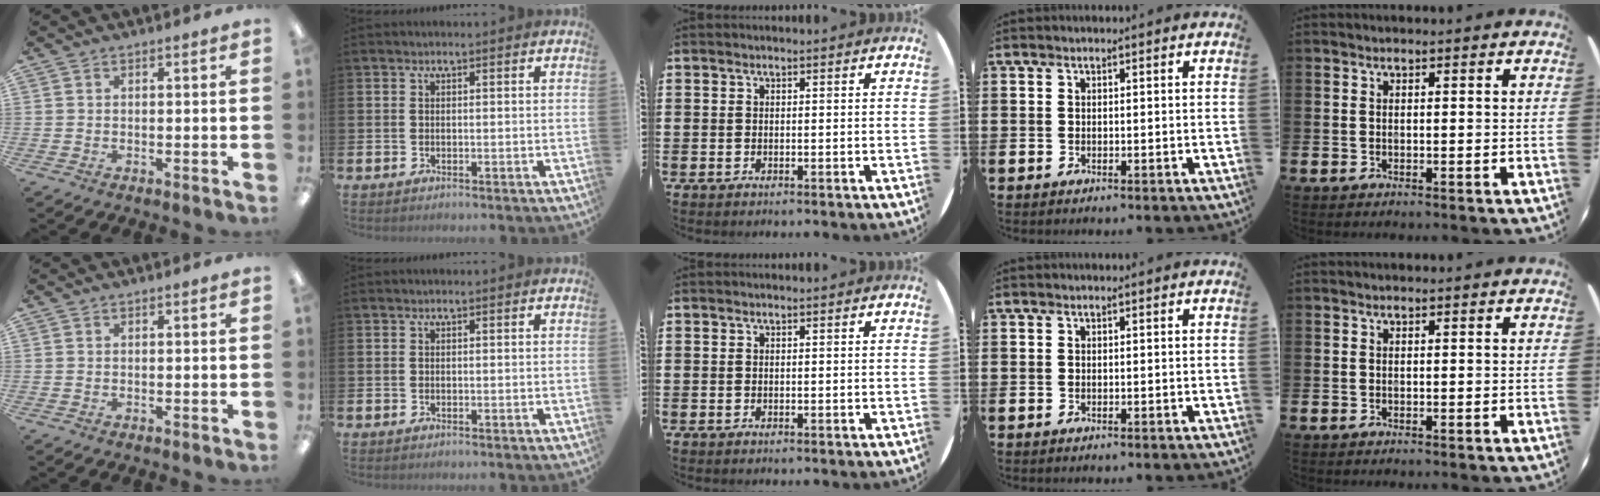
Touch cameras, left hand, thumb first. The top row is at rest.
{}